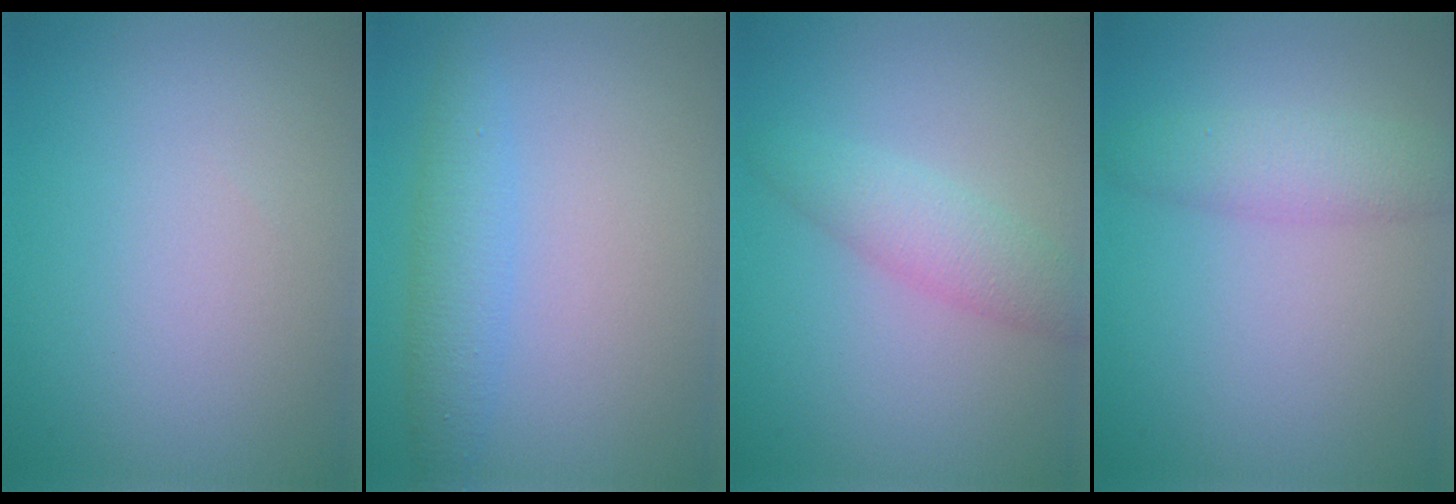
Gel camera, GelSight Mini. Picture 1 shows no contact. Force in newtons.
{"total": 2.8, "press": 2.8, "slide": 0.0}
{"total": 2.9, "press": 2.9, "slide": 0.0}
{"total": 3.0, "press": 3.0, "slide": 0.0}